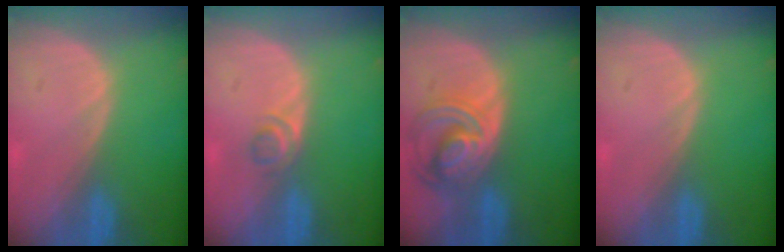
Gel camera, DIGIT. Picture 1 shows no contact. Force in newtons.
{"total": 2.2, "press": 2.0, "slide": 0.9}
{"total": 8.2, "press": 7.1, "slide": 4.1}
{"total": 0.0}